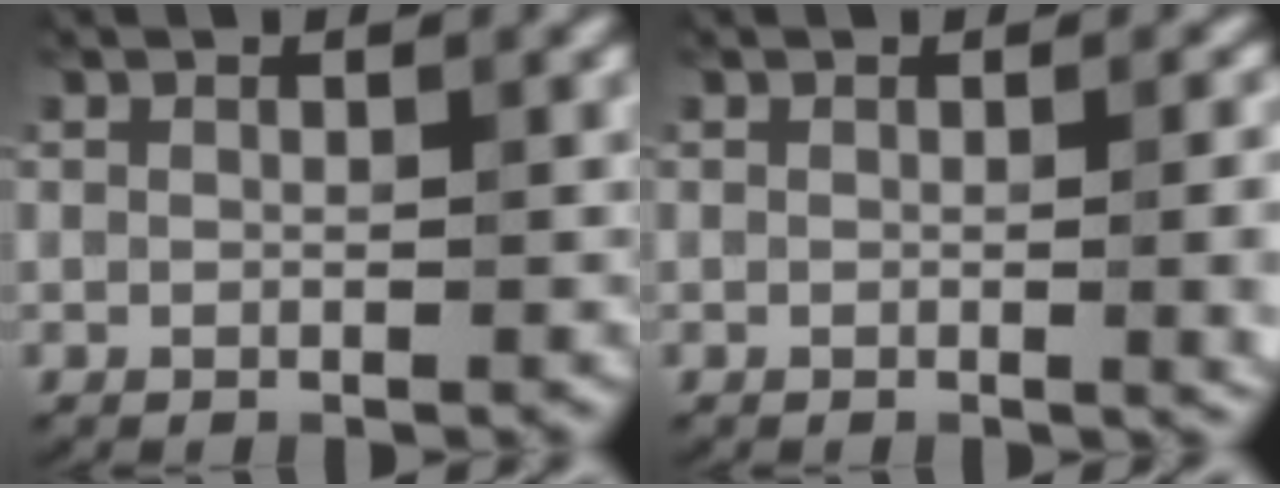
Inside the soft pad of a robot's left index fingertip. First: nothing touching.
{"total": 4.1, "force": [-0.3, 1.5, 3.8], "torque": [-0.034, -0.002, -0.002]}